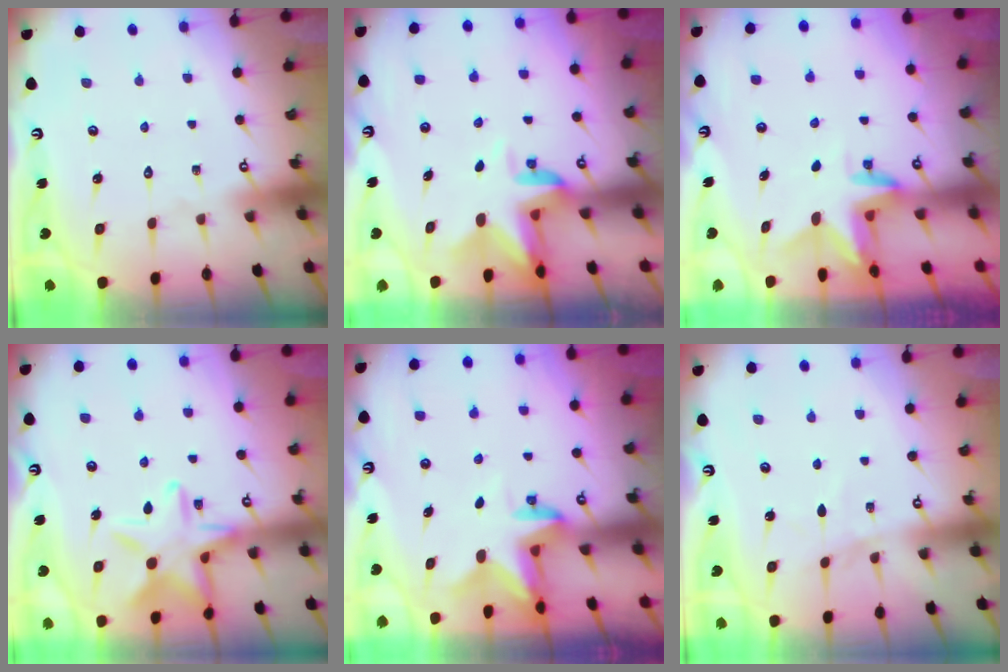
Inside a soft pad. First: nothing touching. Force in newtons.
{"total": 3.4, "press": 3.3, "slide": 0.7}
{"total": 3.0, "press": 3.0, "slide": 0.2}
{"total": 15.6, "press": 15.6, "slide": 0.9}
{"total": 2.8, "press": 2.7, "slide": 0.5}
{"total": 3.3, "press": 3.3, "slide": 0.4}